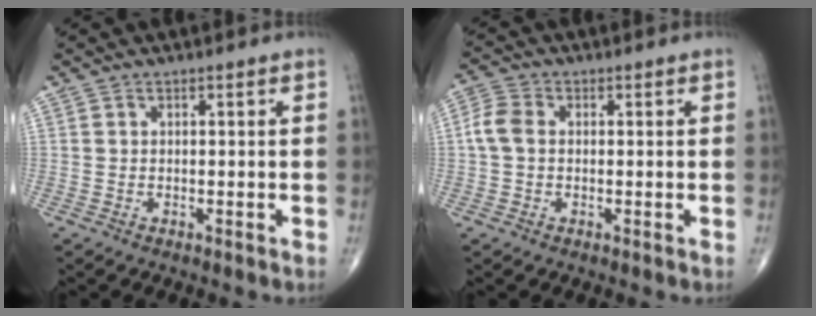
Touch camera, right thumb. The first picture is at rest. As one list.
[{"total": 4.6, "force": [0.2, 3.4, 3.1], "torque": [-0.069, 0.015, -0.004]}]